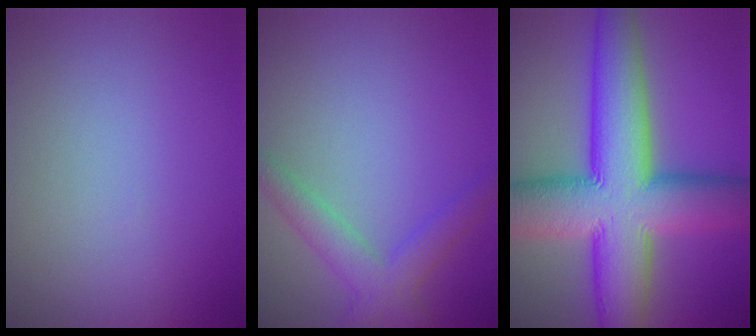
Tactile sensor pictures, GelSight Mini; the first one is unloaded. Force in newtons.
{"total": 3.2, "press": 3.2, "slide": 0.0}
{"total": 14.2, "press": 14.2, "slide": 0.4}